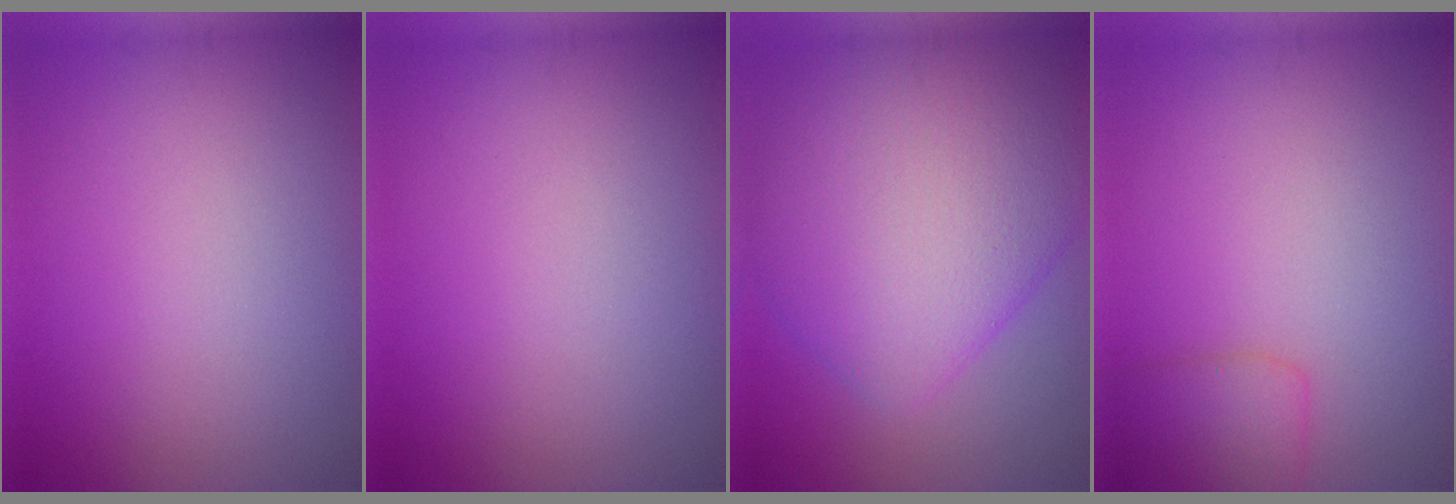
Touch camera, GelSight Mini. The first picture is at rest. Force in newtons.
{"total": 0.0}
{"total": 10.7, "press": 10.7, "slide": 0.4}
{"total": 2.4, "press": 2.4, "slide": 0.1}